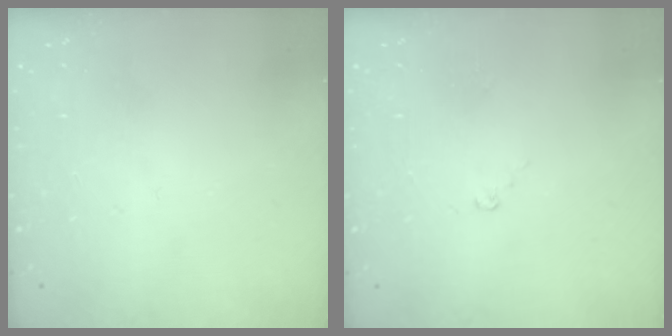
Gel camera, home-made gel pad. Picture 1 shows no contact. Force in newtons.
{"total": 2.0, "press": 2.0, "slide": 0.2}